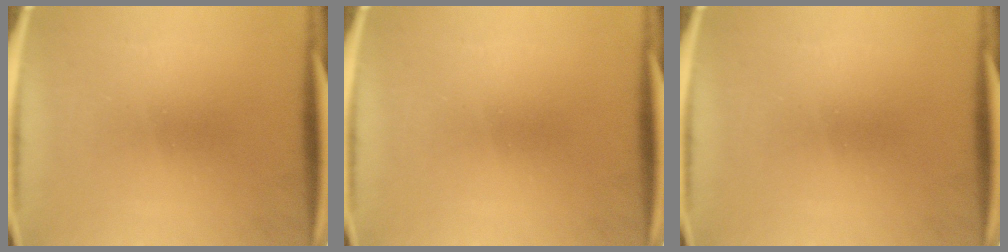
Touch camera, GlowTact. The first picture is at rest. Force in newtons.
{"total": 0.0}
{"total": 0.0}